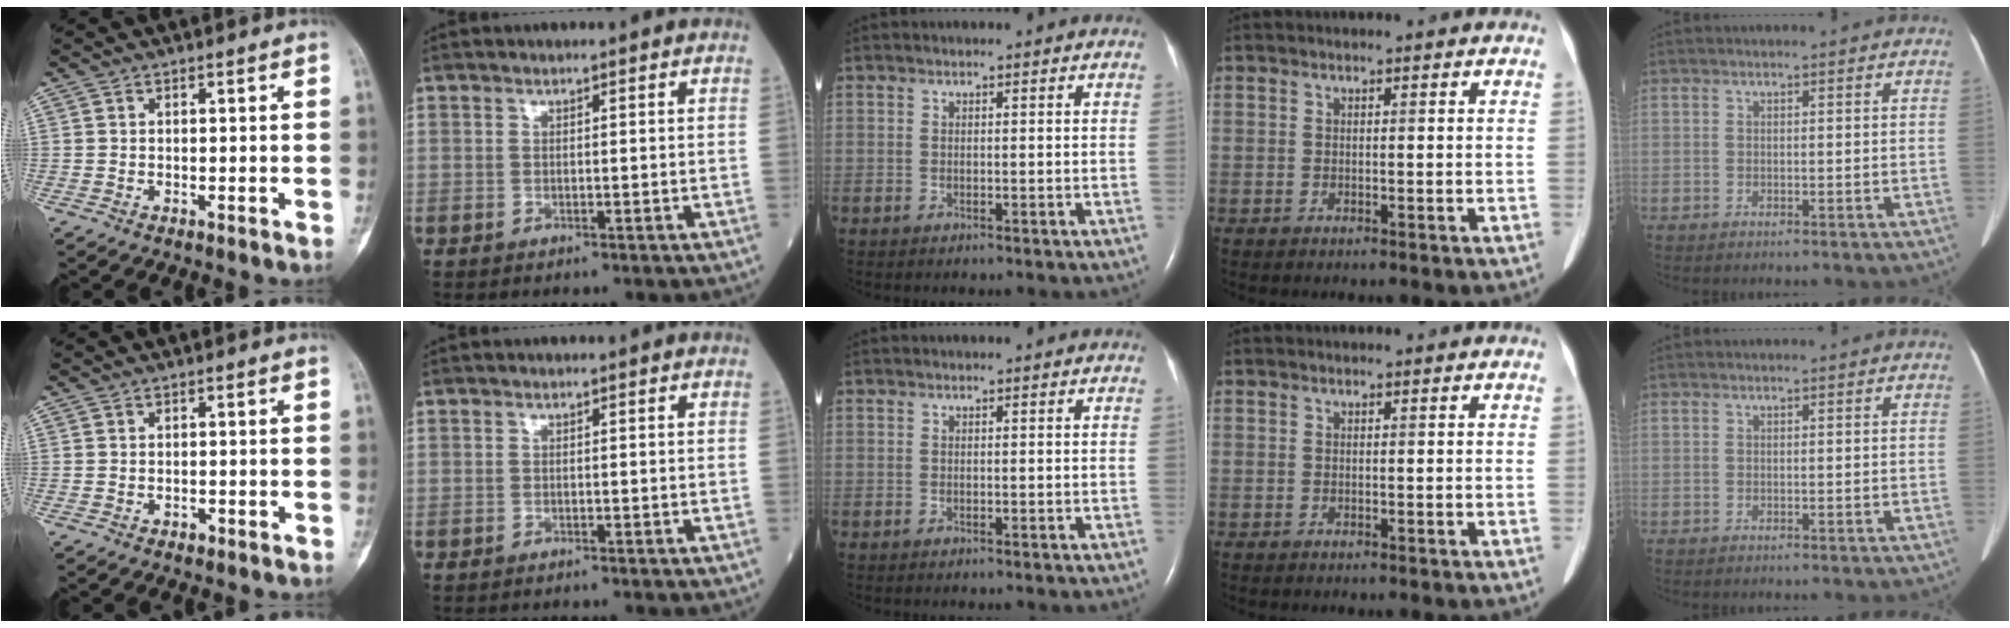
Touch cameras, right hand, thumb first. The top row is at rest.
{"thumb": {"total": 1.1, "force": [-0.7, 0.7, 0.6], "torque": [-0.008, 0.002, -0.009]}, "index": {"total": 1.3, "force": [-1.3, 0.1, 0.4], "torque": [-0.007, -0.001, -0.016]}}